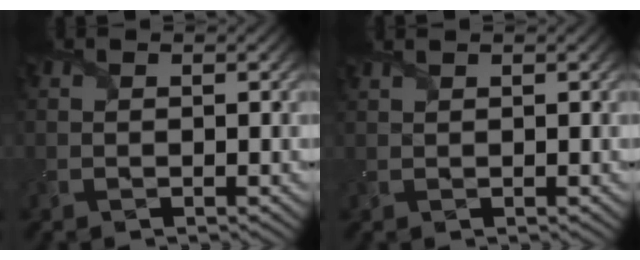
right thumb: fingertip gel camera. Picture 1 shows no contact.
{"total": 0.8, "force": [0.7, -0.1, 0.2], "torque": [-0.012, 0.003, 0.018]}